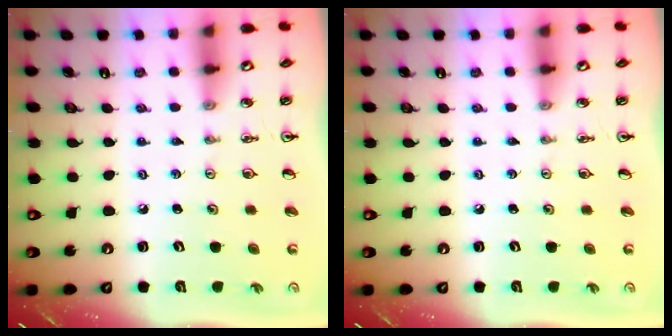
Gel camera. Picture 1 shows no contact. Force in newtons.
{"total": 0.0}